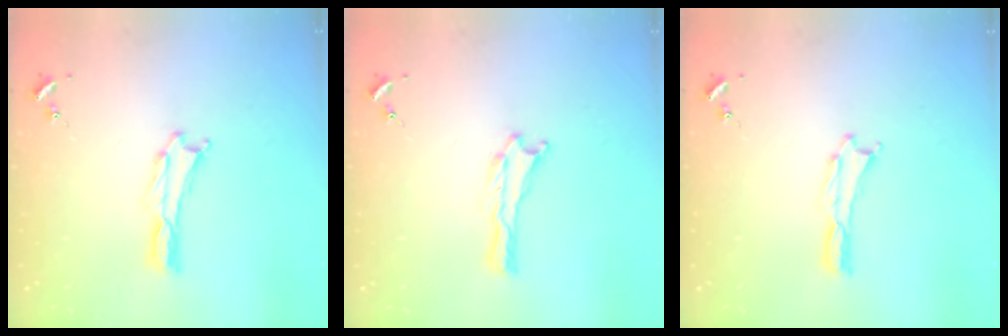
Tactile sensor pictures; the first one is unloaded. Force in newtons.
{"total": 0.0}
{"total": 0.0}